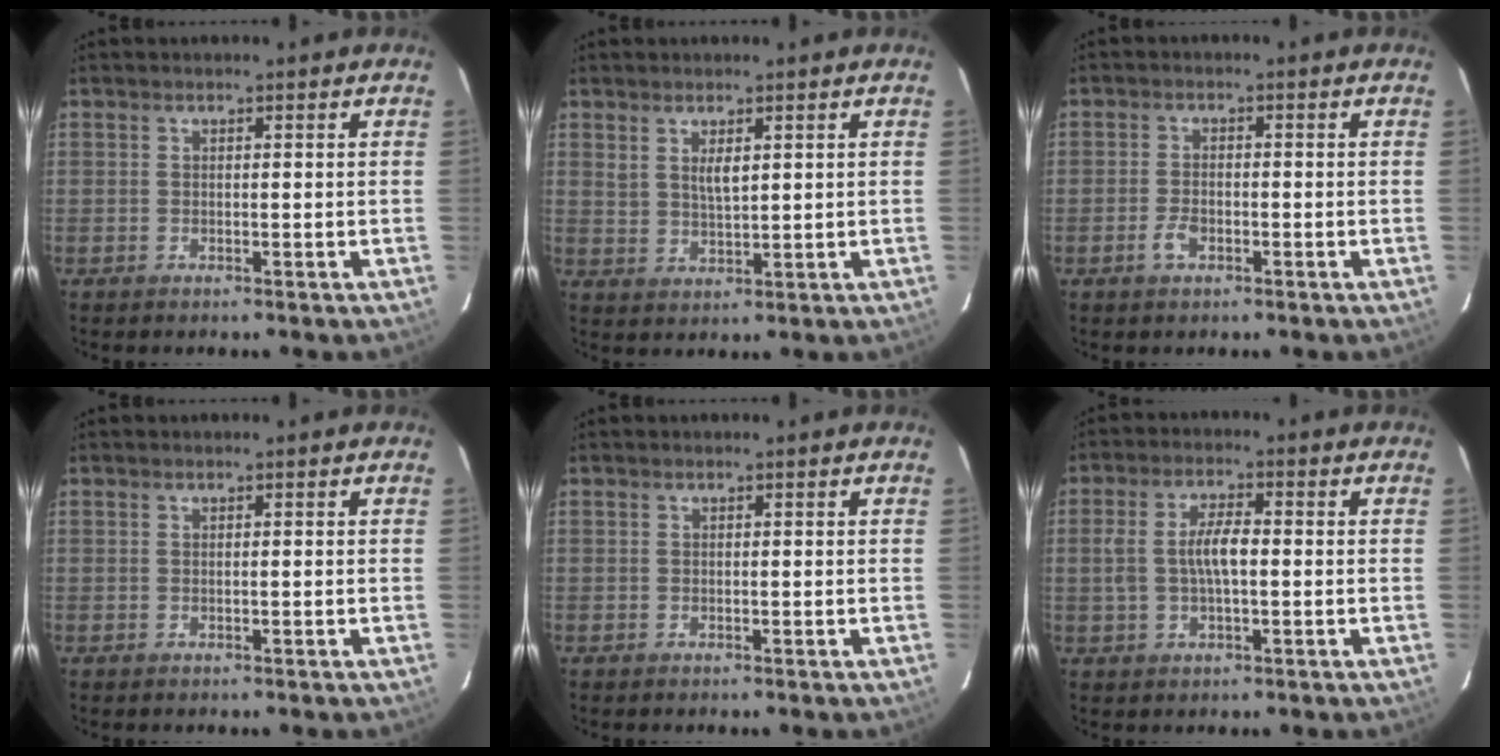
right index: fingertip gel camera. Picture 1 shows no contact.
{"total": 3.6, "force": [1.7, 1.4, 2.9], "torque": [-0.050, -0.004, 0.033]}
{"total": 3.1, "force": [-1.5, 1.7, 2.1], "torque": [-0.047, 0.001, -0.027]}
{"total": 0.0}
{"total": 0.0}
{"total": 6.3, "force": [-0.1, 2.5, 5.8], "torque": [-0.118, 0.009, 0.000]}